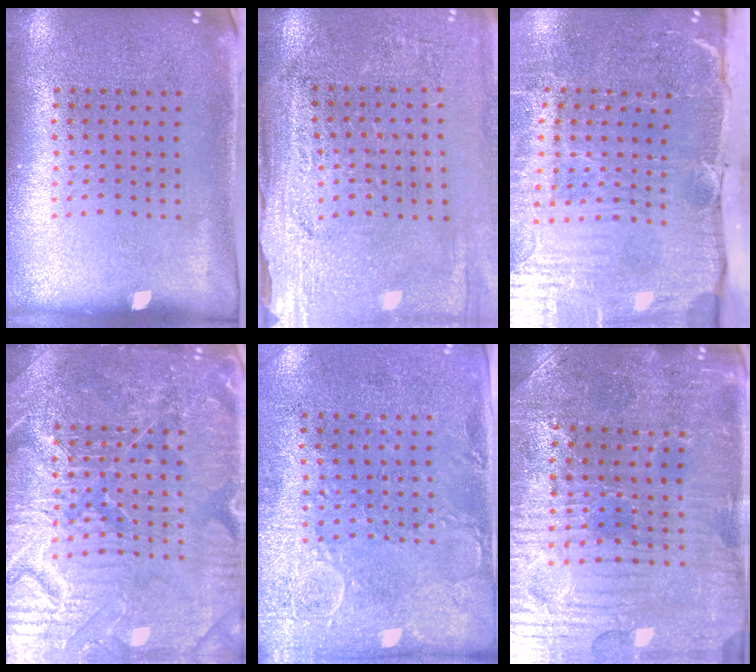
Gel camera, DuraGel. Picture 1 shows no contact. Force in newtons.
{"total": 3.0, "press": 2.9, "slide": 0.8}
{"total": 5.4, "press": 4.5, "slide": 3.0}
{"total": 7.4, "press": 7.3, "slide": 1.0}
{"total": 3.1, "press": 2.3, "slide": 2.0}
{"total": 3.8, "press": 3.7, "slide": 0.5}